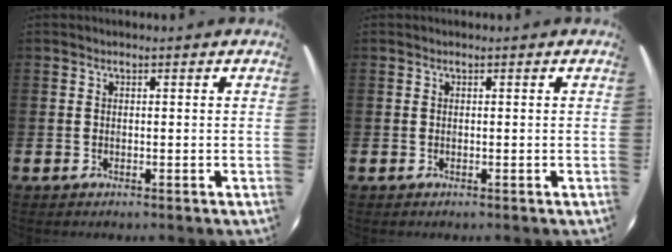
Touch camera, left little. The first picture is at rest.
{"total": 0.0}